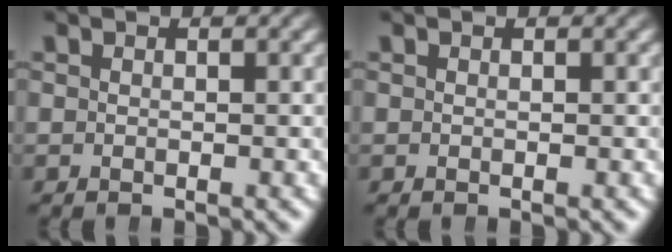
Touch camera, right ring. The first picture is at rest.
{"total": 0.0}